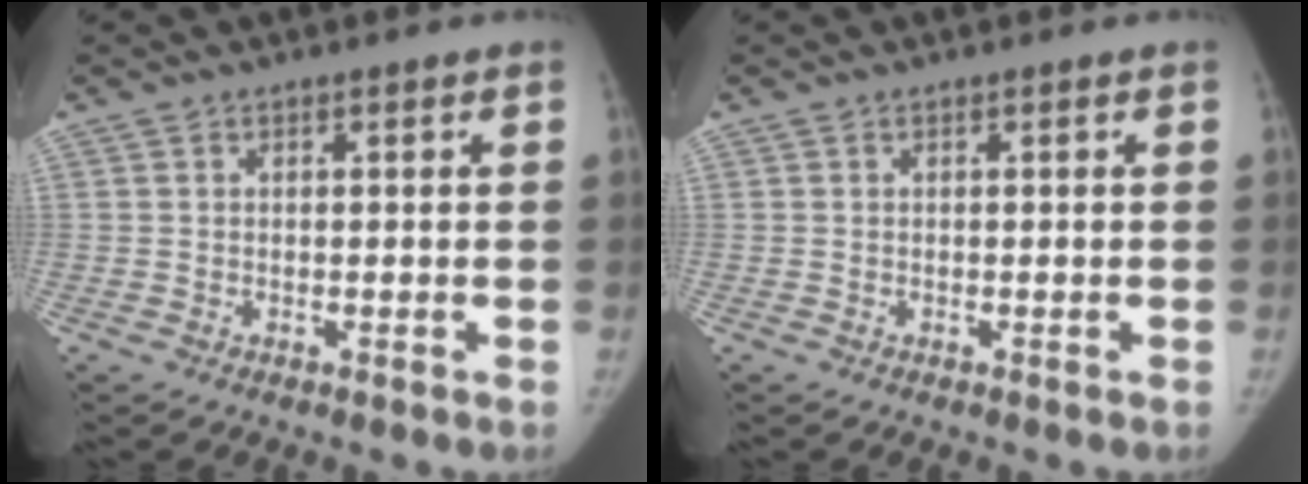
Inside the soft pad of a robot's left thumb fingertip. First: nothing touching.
{"total": 0.0}